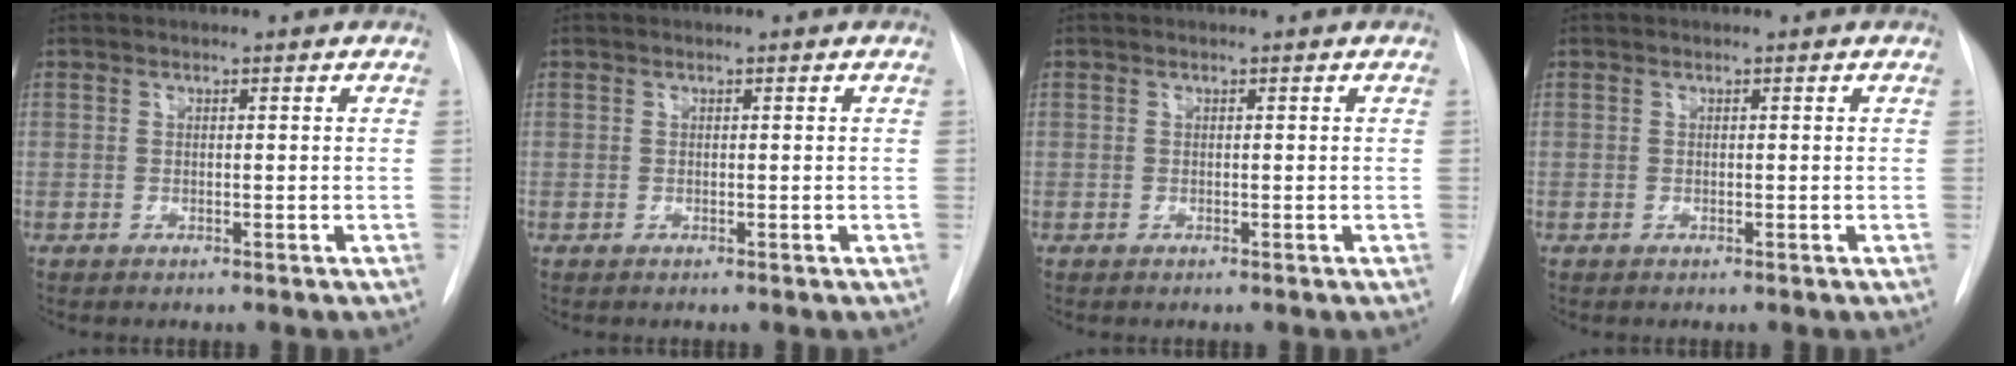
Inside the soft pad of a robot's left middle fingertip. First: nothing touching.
{"total": 0.0}
{"total": 0.0}
{"total": 0.0}